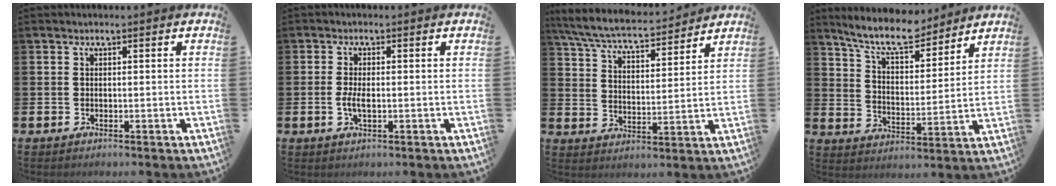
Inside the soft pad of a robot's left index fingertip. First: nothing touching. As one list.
[{"total": 2.4, "force": [-0.3, 0.9, 2.2], "torque": [-0.033, -0.003, -0.008]}, {"total": 6.9, "force": [6.4, 1.1, 2.3], "torque": [-0.074, -0.040, 0.111]}, {"total": 8.9, "force": [8.1, 1.9, 3.1], "torque": [-0.081, -0.046, 0.145]}]